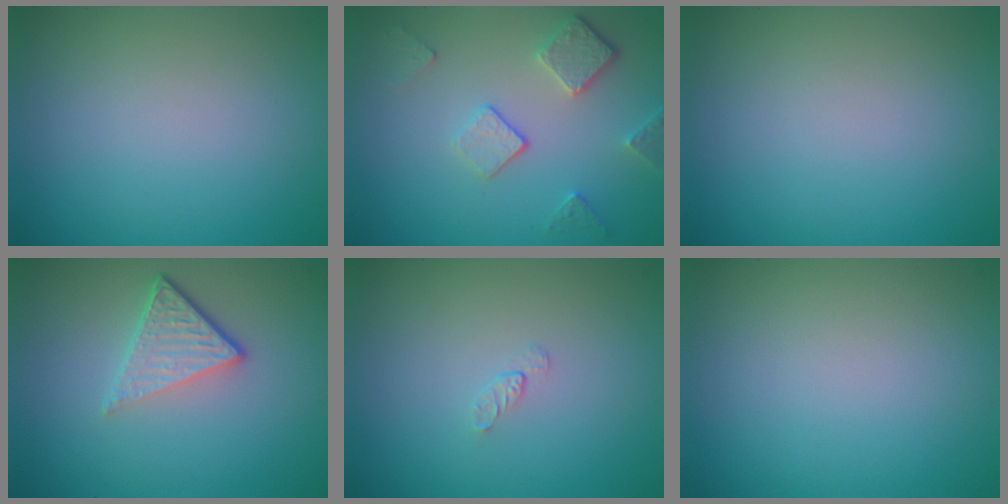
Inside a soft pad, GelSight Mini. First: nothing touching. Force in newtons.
{"total": 3.5, "press": 2.8, "slide": 2.2}
{"total": 0.0}
{"total": 4.0, "press": 2.7, "slide": 2.9}
{"total": 0.5, "press": 0.3, "slide": 0.4}
{"total": 0.0}